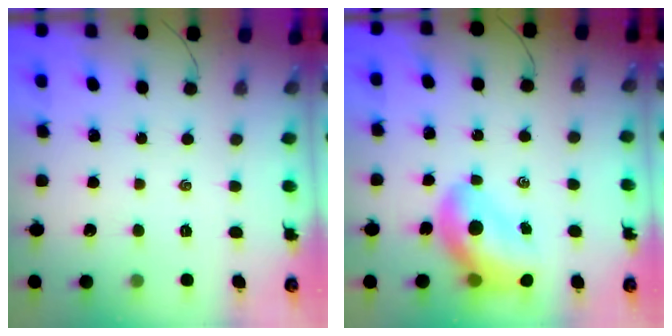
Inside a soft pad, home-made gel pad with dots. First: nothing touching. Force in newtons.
{"total": 12.1, "press": 11.6, "slide": 3.3}